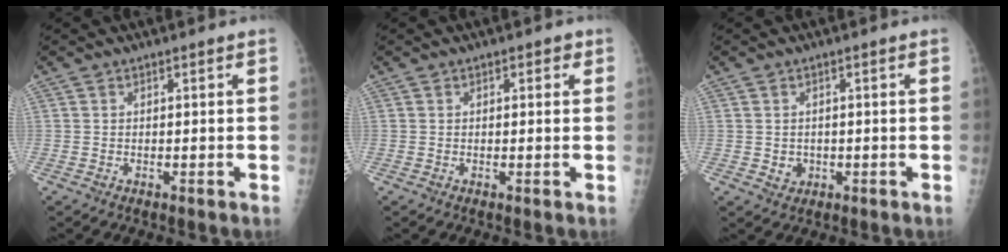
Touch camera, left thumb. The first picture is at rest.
{"total": 2.0, "force": [0.8, 1.3, 1.3], "torque": [0.000, 0.001, 0.006]}
{"total": 2.5, "force": [-0.4, 2.3, 1.0], "torque": [-0.005, 0.002, 0.002]}